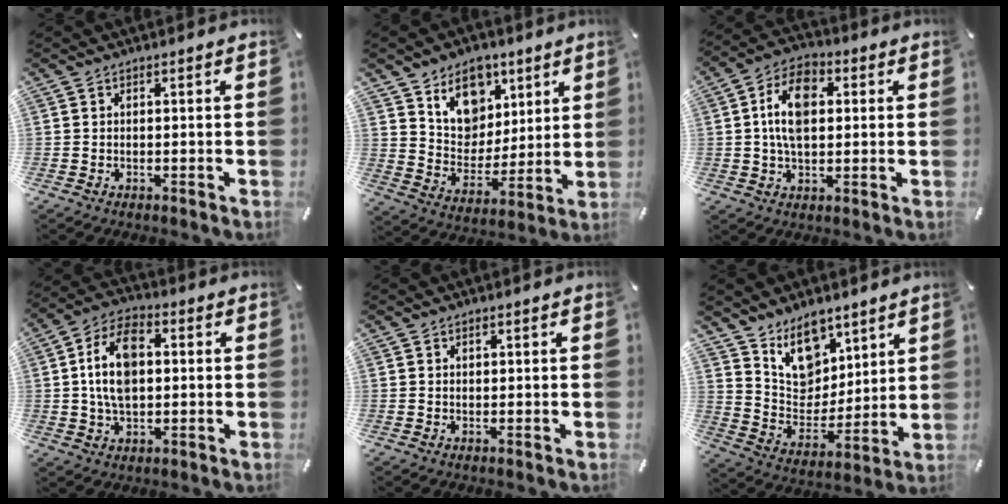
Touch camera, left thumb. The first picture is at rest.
{"total": 12.1, "force": [6.5, 9.8, 2.9], "torque": [-0.042, -0.051, 0.125]}
{"total": 11.6, "force": [1.8, 7.3, 8.8], "torque": [-0.162, 0.005, 0.030]}
{"total": 12.1, "force": [1.0, 7.8, 9.3], "torque": [-0.180, 0.008, 0.017]}
{"total": 0.6, "force": [0.2, 0.5, 0.2], "torque": [-0.005, 0.002, 0.005]}
{"total": 12.6, "force": [8.7, 8.5, 3.2], "torque": [-0.052, -0.076, 0.169]}